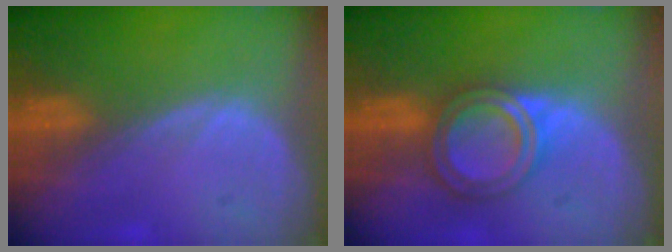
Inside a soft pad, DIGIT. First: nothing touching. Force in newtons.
{"total": 6.1, "press": 5.5, "slide": 2.8}